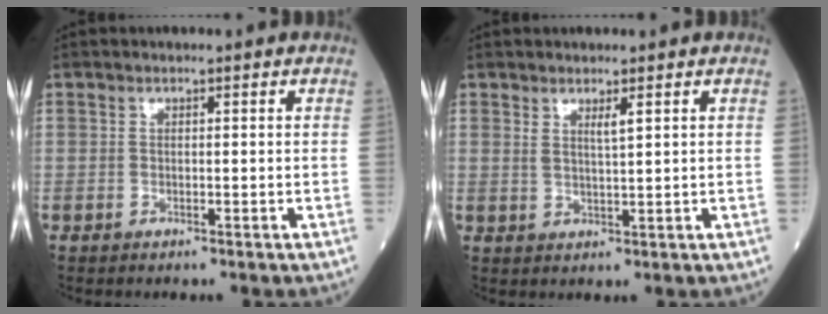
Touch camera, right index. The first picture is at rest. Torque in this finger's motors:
{"motor_torque": [0.10, 0.16, 0.02, 0.01]}